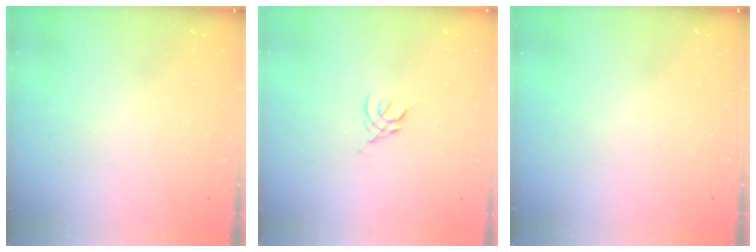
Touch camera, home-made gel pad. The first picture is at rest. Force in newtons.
{"total": 3.1, "press": 3.0, "slide": 0.7}
{"total": 0.0}